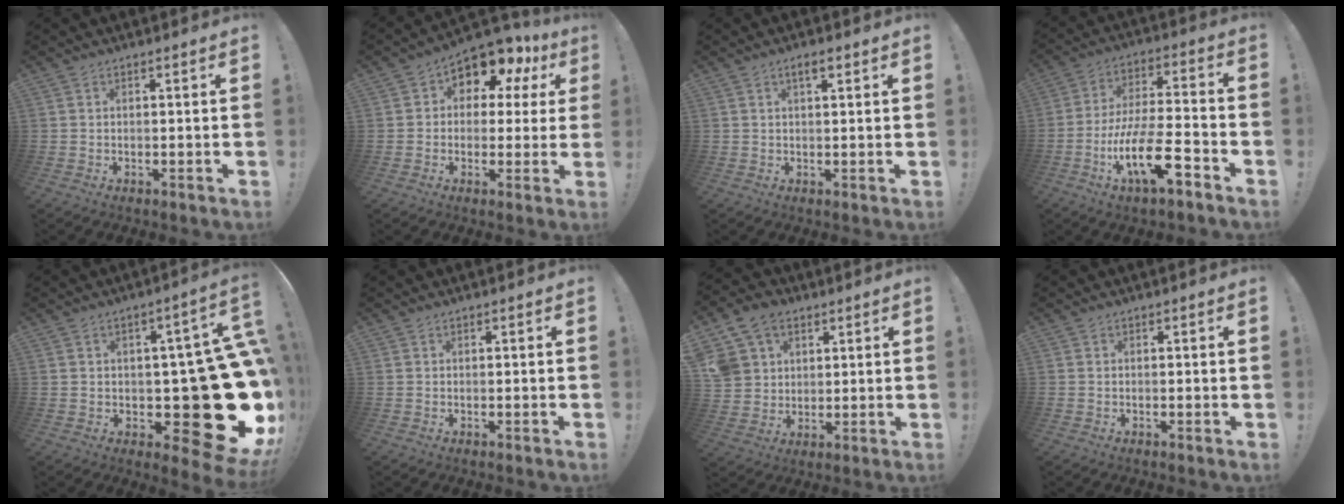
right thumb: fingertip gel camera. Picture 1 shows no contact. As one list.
[{"total": 8.3, "force": [5.1, 4.9, 4.3], "torque": [-0.058, -0.049, 0.090]}, {"total": 2.8, "force": [1.5, 0.9, 2.2], "torque": [-0.030, -0.002, 0.022]}, {"total": 18.1, "force": [-8.1, 5.3, 15.3], "torque": [-0.289, 0.032, -0.131]}, {"total": 27.5, "force": [-4.2, 11.9, 24.4], "torque": [-0.293, -0.003, -0.029]}, {"total": 0.0}, {"total": 12.9, "force": [6.3, 9.9, 5.3], "torque": [-0.094, -0.023, 0.129]}, {"total": 0.0}]